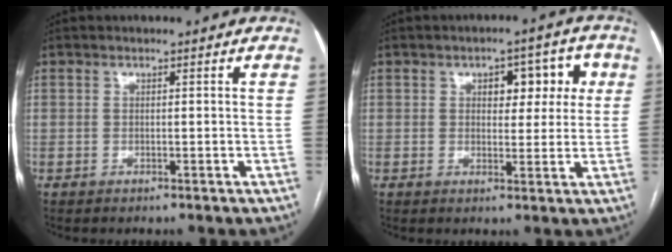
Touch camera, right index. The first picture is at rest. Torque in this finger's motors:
{"motor_torque": [0.06, 0.07, 0.06, 0.01]}